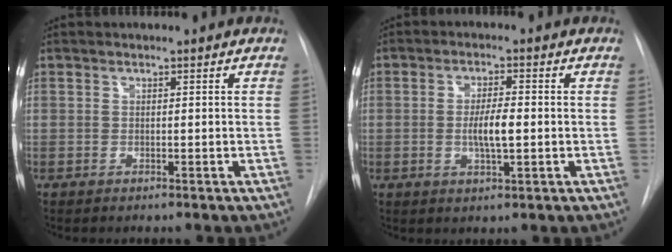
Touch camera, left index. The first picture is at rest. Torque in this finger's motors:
{"motor_torque": [0.49, 0.16, 0.12, 0.06]}